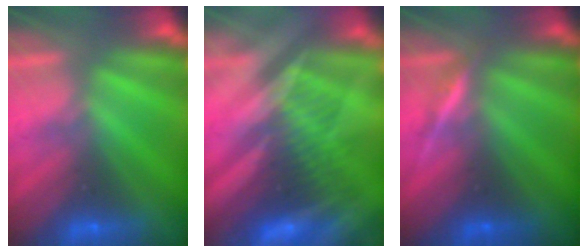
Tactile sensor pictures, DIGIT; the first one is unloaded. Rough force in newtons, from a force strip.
{"total": 3.2}
{"total": 3.3}